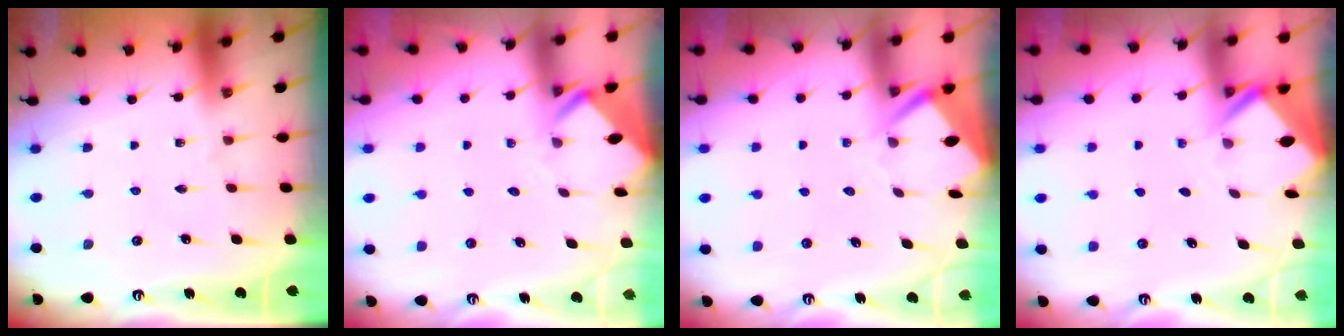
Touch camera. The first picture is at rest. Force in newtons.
{"total": 3.4, "press": 3.4, "slide": 0.2}
{"total": 3.4, "press": 3.4, "slide": 0.3}
{"total": 2.4, "press": 2.4, "slide": 0.1}